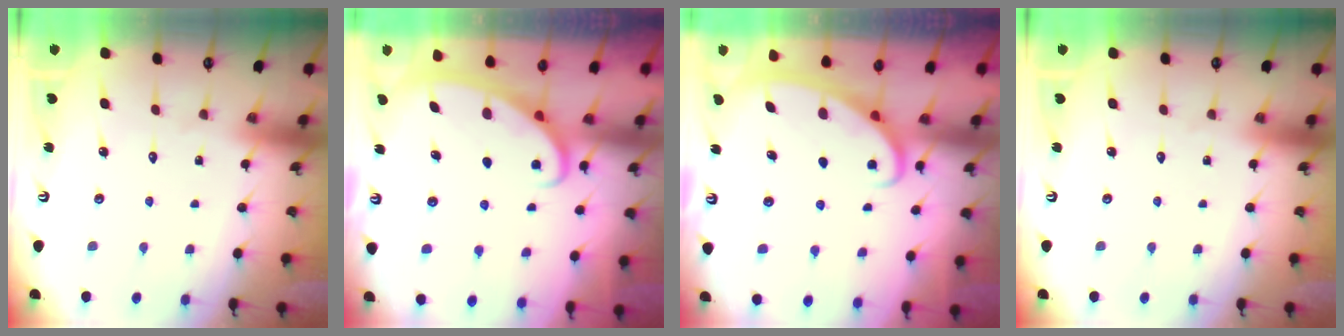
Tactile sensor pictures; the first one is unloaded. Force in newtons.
{"total": 2.8, "press": 2.8, "slide": 0.4}
{"total": 2.8, "press": 2.8, "slide": 0.4}
{"total": 0.0}